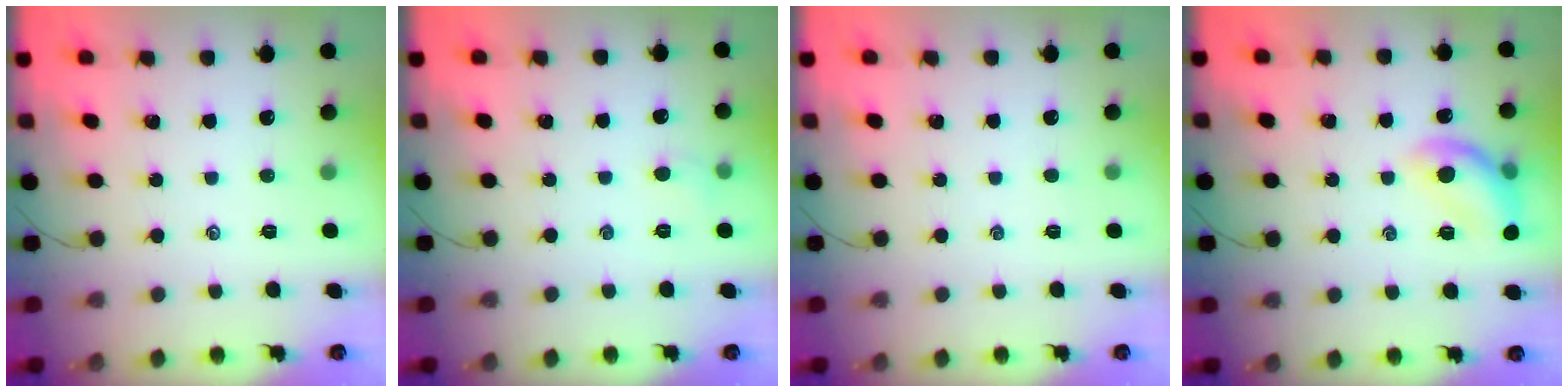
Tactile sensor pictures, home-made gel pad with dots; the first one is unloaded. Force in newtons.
{"total": 3.8, "press": 3.6, "slide": 1.2}
{"total": 0.0}
{"total": 13.9, "press": 13.9, "slide": 1.1}